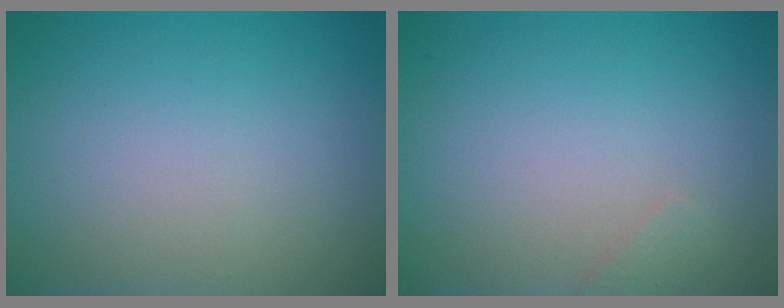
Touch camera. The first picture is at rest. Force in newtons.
{"total": 0.6, "press": 0.6, "slide": 0.1}